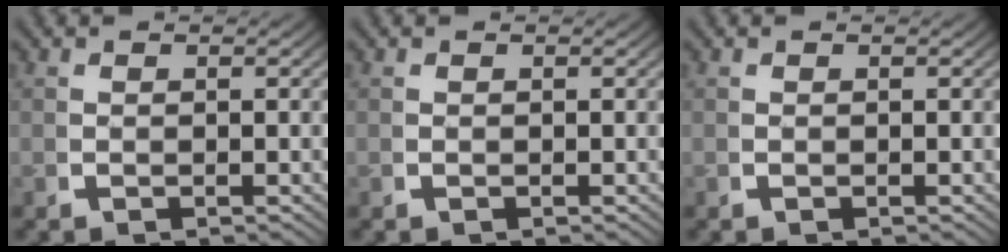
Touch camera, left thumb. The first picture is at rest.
{"total": 0.0}
{"total": 0.0}